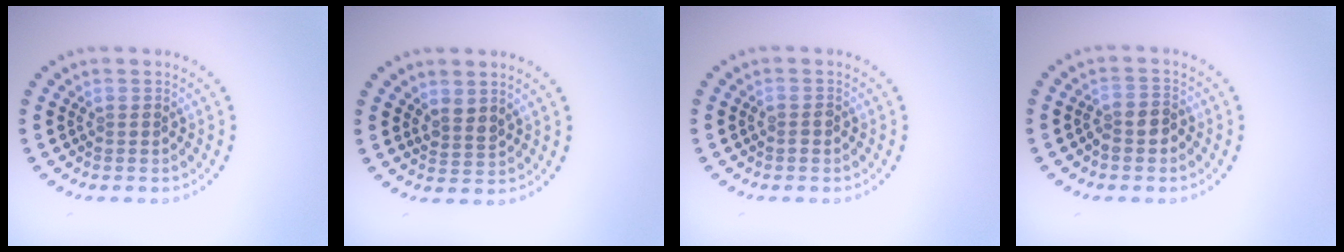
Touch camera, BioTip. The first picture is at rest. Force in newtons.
{"total": 1.5, "press": 1.2, "slide": 0.8}
{"total": 0.8, "press": 0.8, "slide": 0.2}
{"total": 2.1, "press": 1.8, "slide": 1.1}